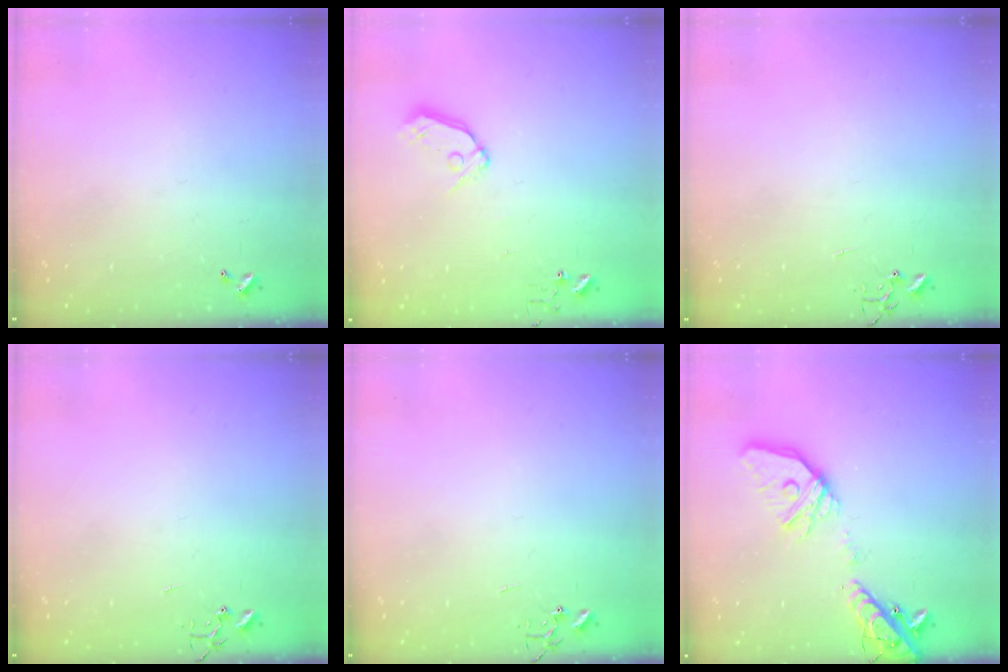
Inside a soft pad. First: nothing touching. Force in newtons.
{"total": 8.4, "press": 8.4, "slide": 0.8}
{"total": 0.0}
{"total": 0.0}
{"total": 0.0}
{"total": 20.2, "press": 20.0, "slide": 3.0}